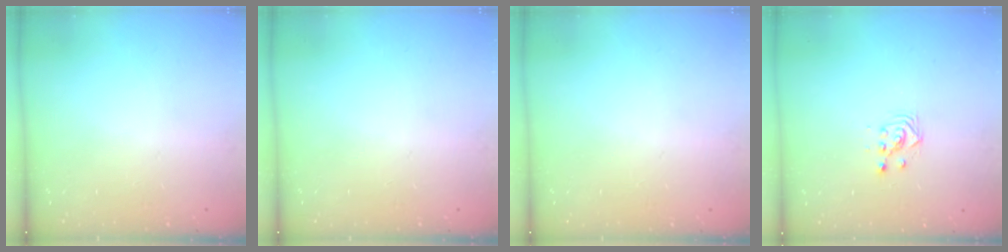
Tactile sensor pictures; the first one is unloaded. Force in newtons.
{"total": 0.0}
{"total": 0.0}
{"total": 3.0, "press": 3.0, "slide": 0.2}